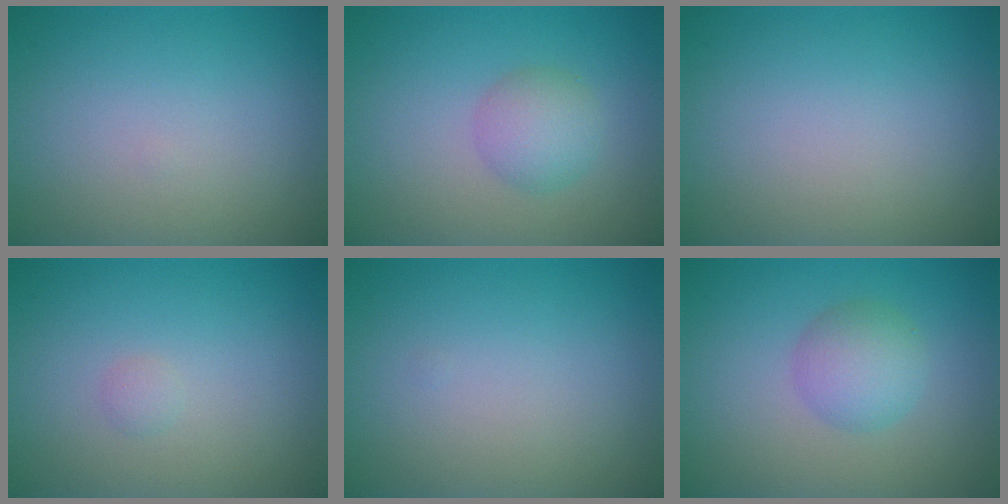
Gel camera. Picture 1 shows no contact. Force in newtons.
{"total": 2.8, "press": 2.8, "slide": 0.0}
{"total": 0.0}
{"total": 0.6, "press": 0.6, "slide": 0.0}
{"total": 0.0}
{"total": 3.2, "press": 3.2, "slide": 0.0}